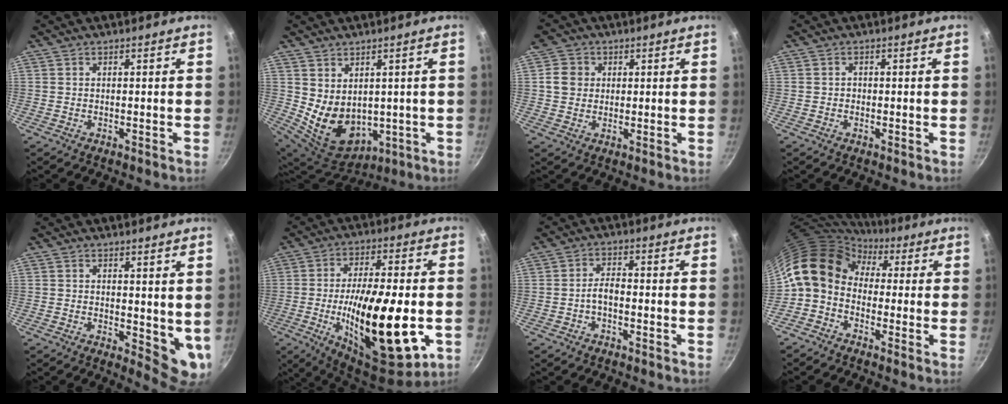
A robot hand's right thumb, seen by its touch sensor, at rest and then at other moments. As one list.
[{"total": 11.0, "force": [1.6, 8.3, 7.0], "torque": [-0.101, -0.031, 0.060]}, {"total": 4.6, "force": [0.9, 4.2, 1.7], "torque": [0.000, 0.002, 0.010]}, {"total": 0.7, "force": [-0.2, 0.6, 0.2], "torque": [0.000, 0.002, -0.004]}, {"total": 6.9, "force": [1.6, 3.4, 5.8], "torque": [-0.067, -0.028, 0.023]}, {"total": 24.2, "force": [-4.8, 8.5, 22.1], "torque": [-0.345, 0.007, -0.072]}, {"total": 2.9, "force": [-1.4, 1.2, 2.2], "torque": [-0.041, 0.020, -0.029]}, {"total": 11.6, "force": [1.4, 8.9, 7.3], "torque": [-0.111, 0.028, -0.002]}]